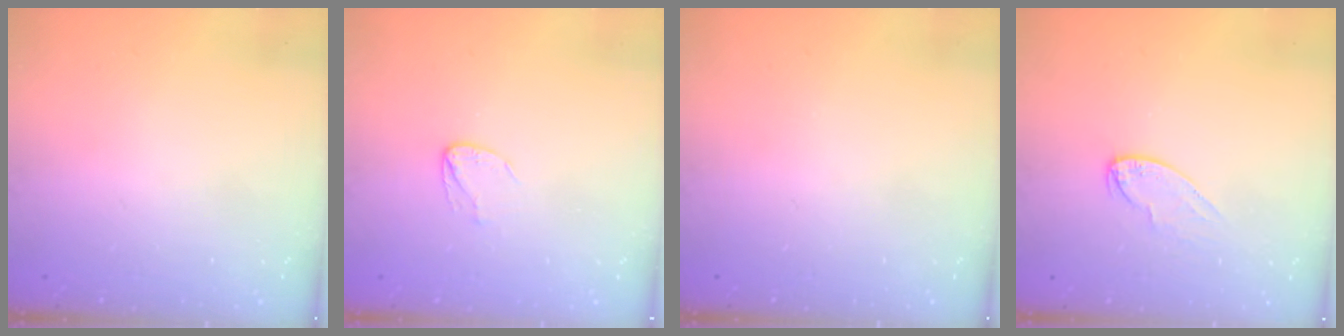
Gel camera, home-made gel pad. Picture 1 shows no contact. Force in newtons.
{"total": 3.6, "press": 3.6, "slide": 0.4}
{"total": 0.0}
{"total": 7.1, "press": 7.1, "slide": 0.6}